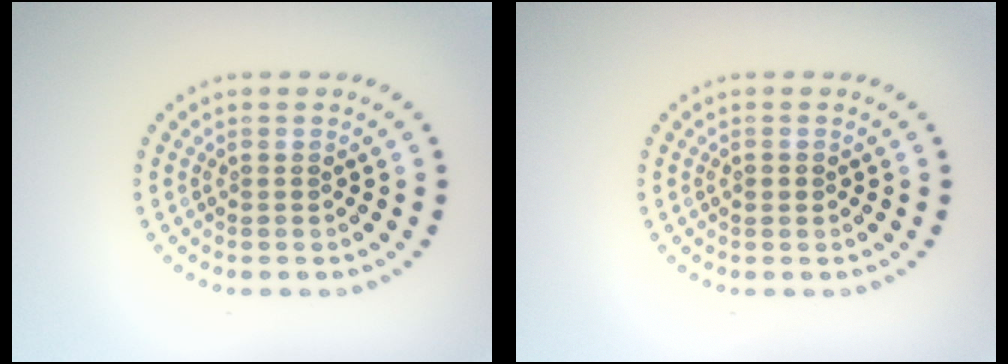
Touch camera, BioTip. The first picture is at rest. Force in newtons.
{"total": 1.0, "press": 1.0, "slide": 0.0}